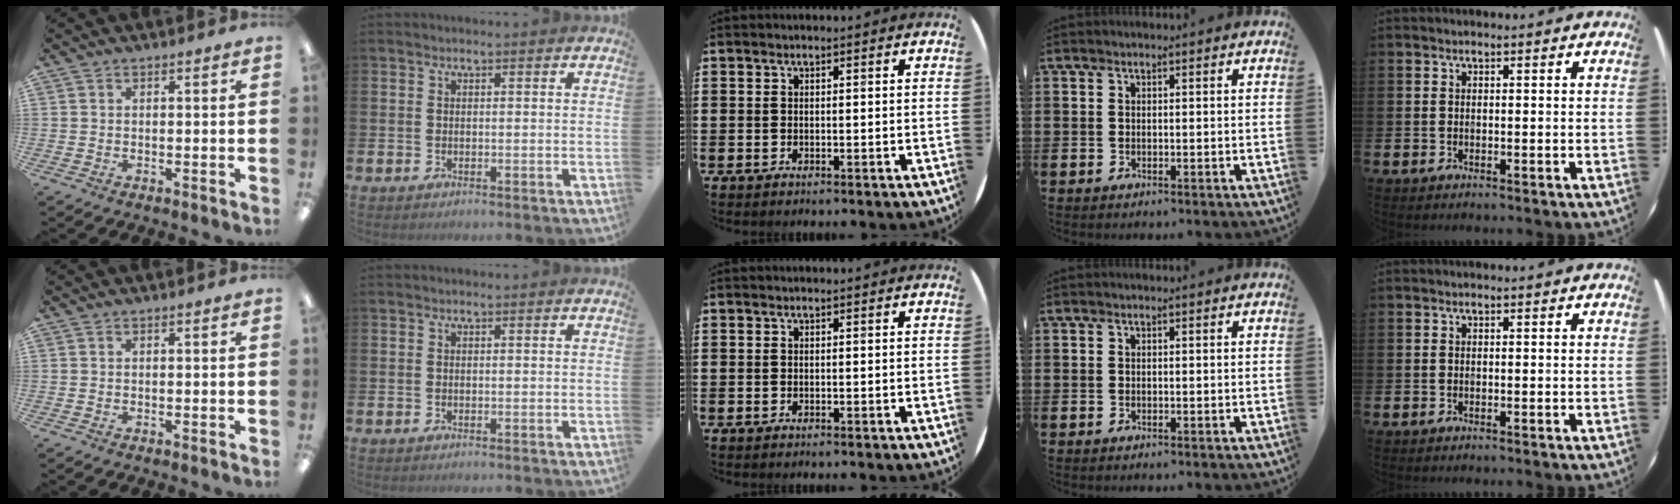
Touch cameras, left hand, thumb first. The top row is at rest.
{}